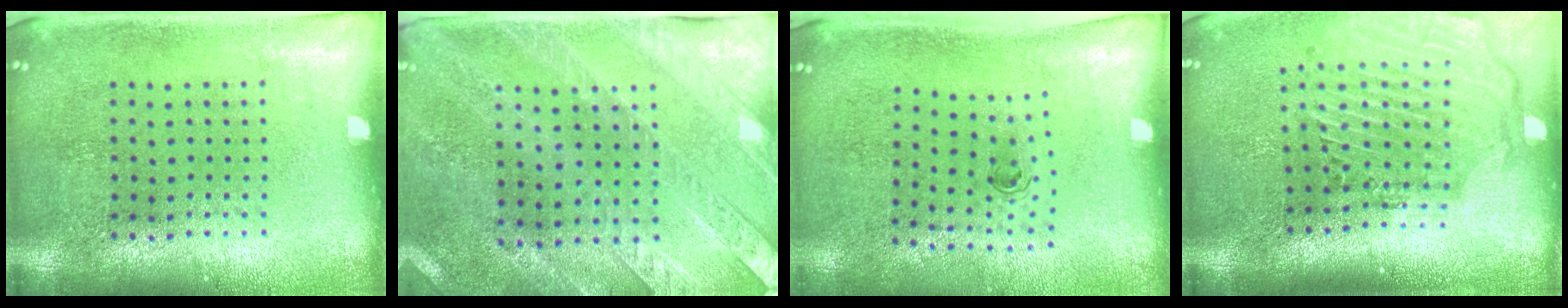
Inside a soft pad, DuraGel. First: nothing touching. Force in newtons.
{"total": 2.6, "press": 2.4, "slide": 1.2}
{"total": 0.6, "press": 0.3, "slide": 0.5}
{"total": 2.8, "press": 2.3, "slide": 1.7}